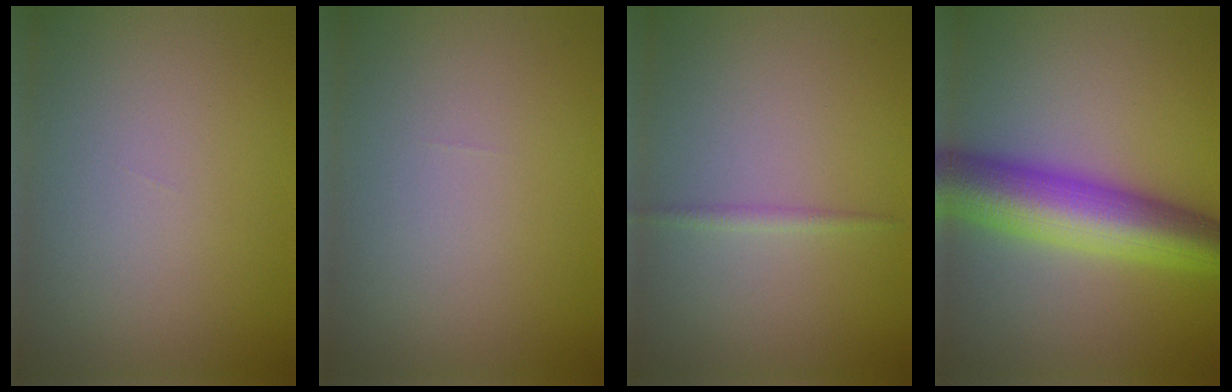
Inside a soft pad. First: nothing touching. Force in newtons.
{"total": 0.0}
{"total": 0.9, "press": 0.9, "slide": 0.0}
{"total": 9.0, "press": 9.0, "slide": 0.1}